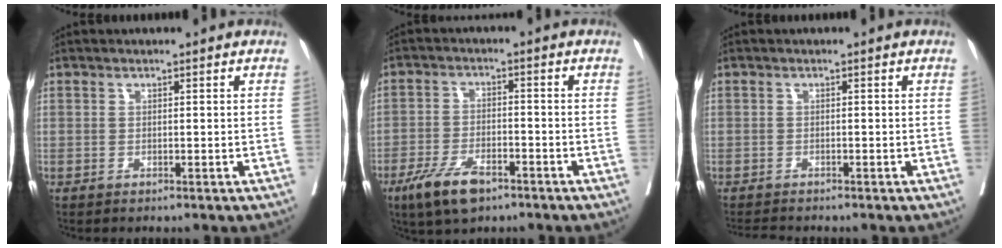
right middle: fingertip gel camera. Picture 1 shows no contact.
{"total": 7.5, "force": [-4.9, 2.7, 5.0], "torque": [-0.101, -0.008, -0.084]}
{"total": 2.2, "force": [-2.2, 0.1, 0.5], "torque": [-0.007, -0.009, -0.037]}